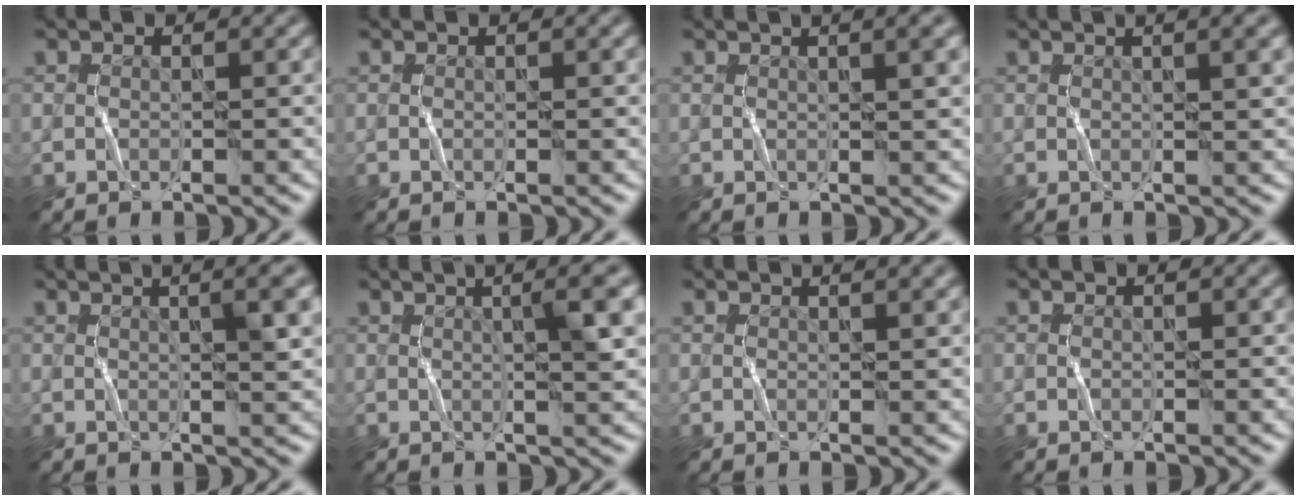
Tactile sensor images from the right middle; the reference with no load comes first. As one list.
[{"total": 0.0}, {"total": 3.9, "force": [0.8, 1.3, 3.6], "torque": [-0.026, 0.018, 0.004]}, {"total": 3.5, "force": [0.8, 1.2, 3.2], "torque": [-0.024, 0.016, 0.004]}, {"total": 4.8, "force": [0.9, 1.3, 4.6], "torque": [-0.043, 0.019, 0.015]}, {"total": 4.8, "force": [0.9, 0.8, 4.6], "torque": [-0.061, 0.013, 0.020]}, {"total": 2.0, "force": [0.7, 0.9, 1.7], "torque": [-0.006, 0.014, -0.006]}, {"total": 0.0}]